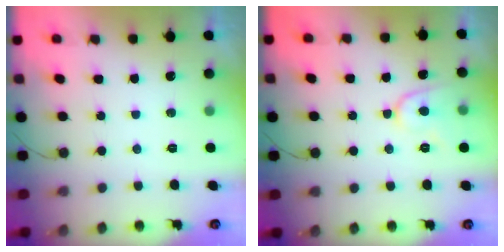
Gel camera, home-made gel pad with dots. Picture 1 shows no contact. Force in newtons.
{"total": 7.7, "press": 7.7, "slide": 0.7}